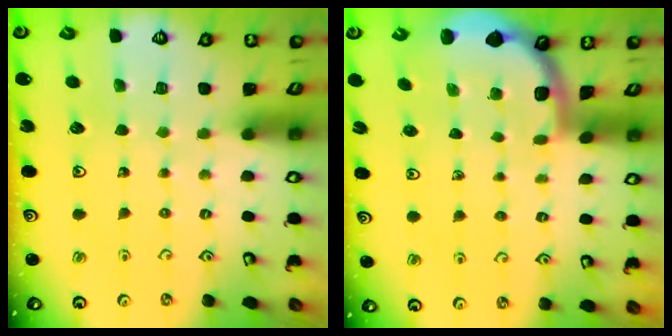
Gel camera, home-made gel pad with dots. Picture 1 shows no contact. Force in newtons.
{"total": 1.8, "press": 1.8, "slide": 0.1}